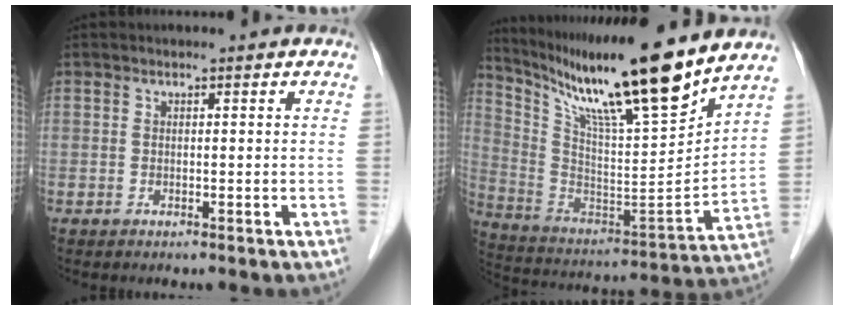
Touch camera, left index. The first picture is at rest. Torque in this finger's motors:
{"motor_torque": [0.69, -0.66, 0.76, 0.09]}